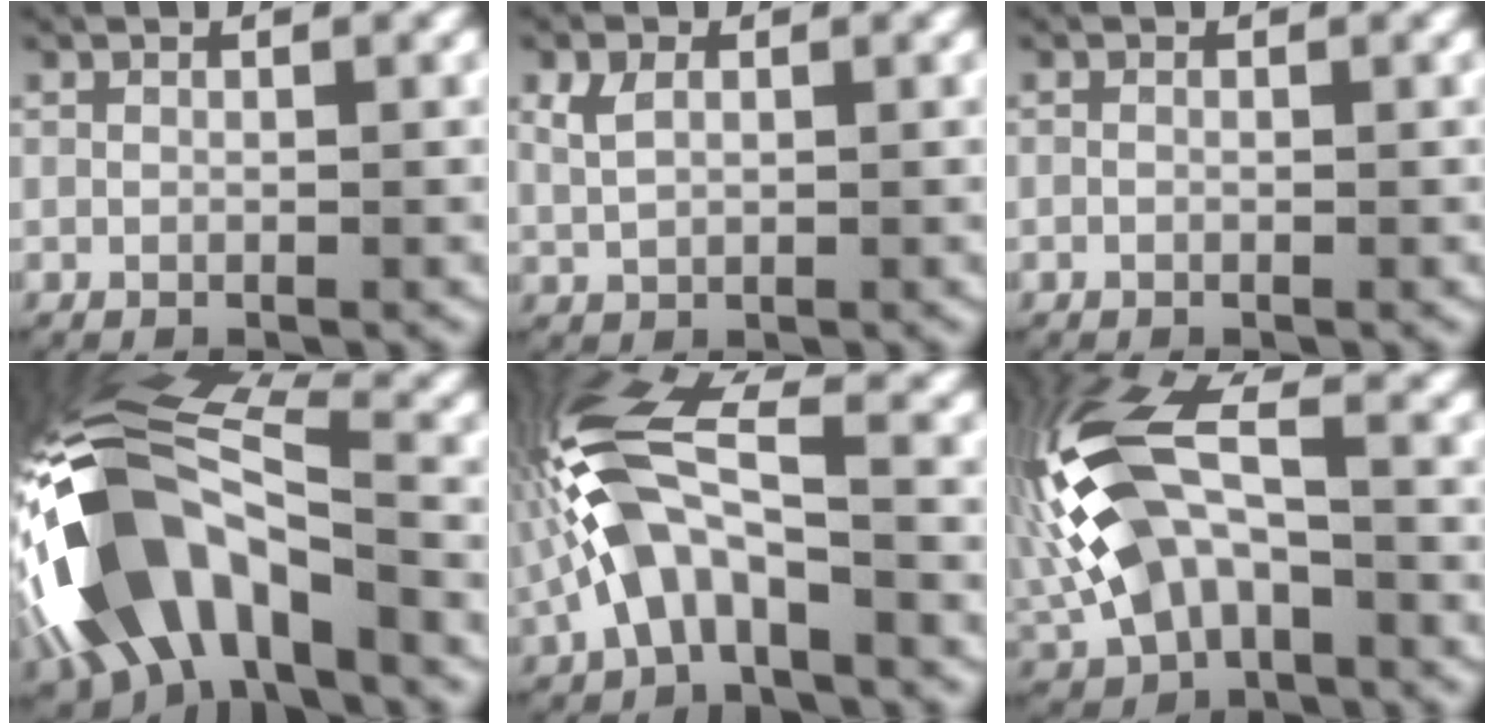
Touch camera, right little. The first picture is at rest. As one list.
[{"total": 2.1, "force": [0.7, 1.4, 1.3], "torque": [-0.034, 0.004, 0.017]}, {"total": 0.0}, {"total": 13.8, "force": [-1.8, 8.6, 10.7], "torque": [-0.227, -0.008, -0.028]}, {"total": 6.7, "force": [0.2, 3.4, 5.7], "torque": [-0.137, 0.004, 0.004]}, {"total": 7.6, "force": [0.2, 4.4, 6.3], "torque": [-0.149, 0.004, 0.010]}]